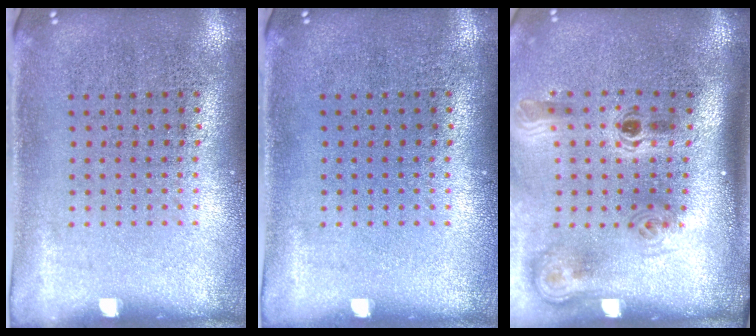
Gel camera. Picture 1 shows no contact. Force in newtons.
{"total": 0.0}
{"total": 2.2, "press": 1.5, "slide": 1.7}